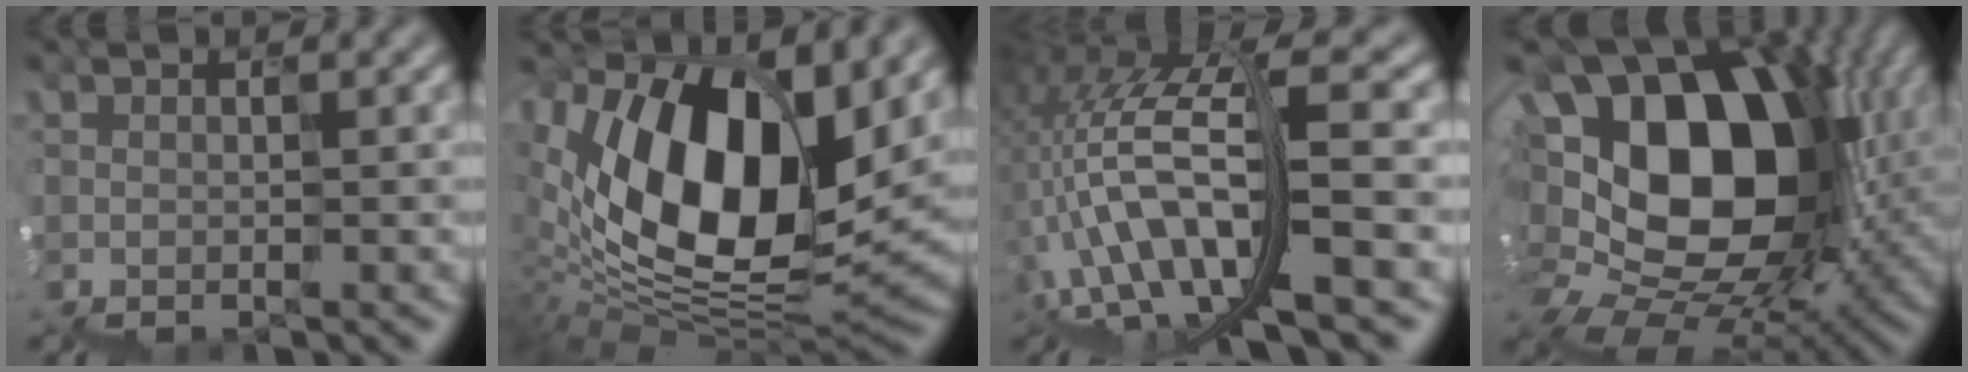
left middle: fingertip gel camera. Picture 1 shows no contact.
{"total": 12.7, "force": [4.6, 6.6, 9.8], "torque": [-0.185, 0.001, 0.069]}
{"total": 10.1, "force": [-2.9, 3.4, 9.0], "torque": [-0.205, 0.015, -0.052]}
{"total": 15.6, "force": [3.3, 10.3, 11.3], "torque": [-0.205, 0.026, 0.051]}